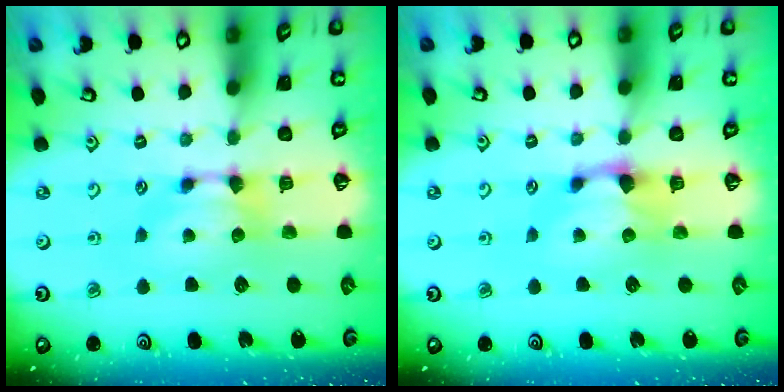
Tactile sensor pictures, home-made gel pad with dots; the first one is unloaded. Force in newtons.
{"total": 1.6, "press": 1.2, "slide": 1.0}